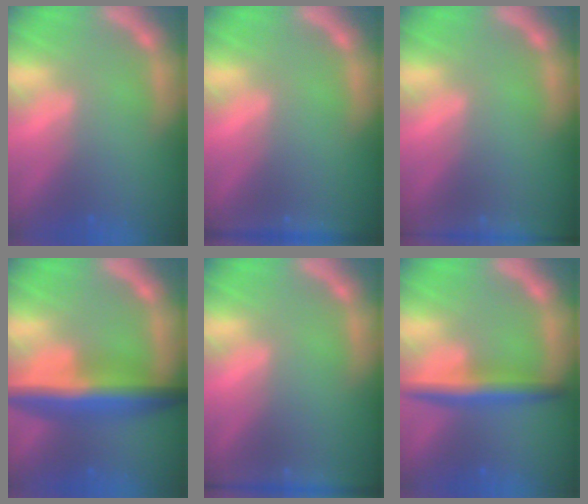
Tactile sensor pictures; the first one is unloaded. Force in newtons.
{"total": 3.5}
{"total": 7.0}
{"total": 8.0}
{"total": 5.5}
{"total": 4.5}